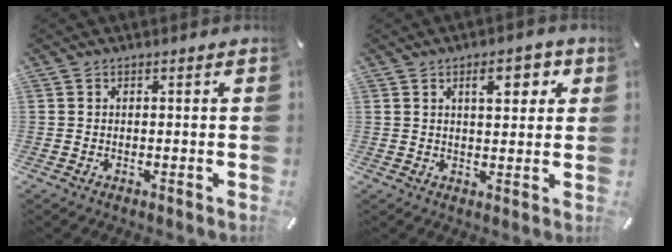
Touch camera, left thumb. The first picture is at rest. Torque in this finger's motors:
{"motor_torque": [0.95, 1.36, 0.36, -0.75, 0.00]}